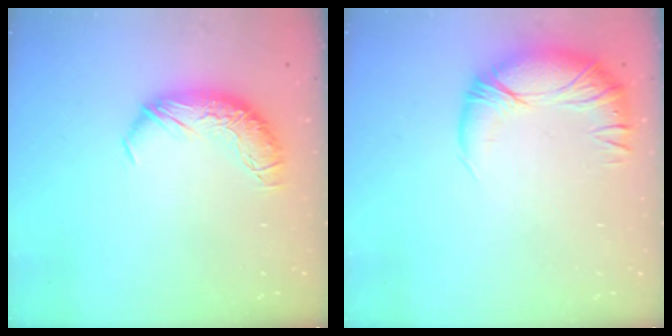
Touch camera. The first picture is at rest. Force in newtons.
{"total": 3.5, "press": 0.1, "slide": 3.5}